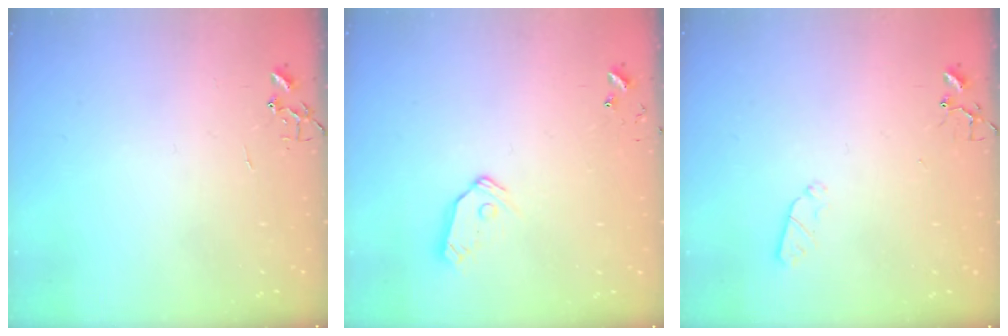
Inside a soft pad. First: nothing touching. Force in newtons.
{"total": 8.1, "press": 8.1, "slide": 0.7}
{"total": 4.5, "press": 4.5, "slide": 0.4}